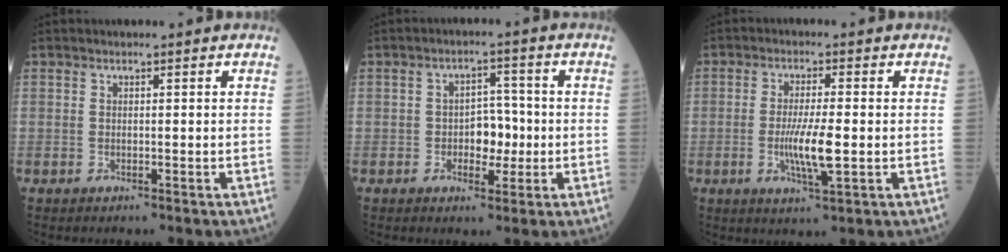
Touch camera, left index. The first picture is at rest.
{"total": 4.8, "force": [-0.8, 2.9, 3.7], "torque": [-0.052, 0.012, -0.013]}
{"total": 6.2, "force": [-1.0, 0.6, 6.1], "torque": [-0.121, -0.012, -0.019]}